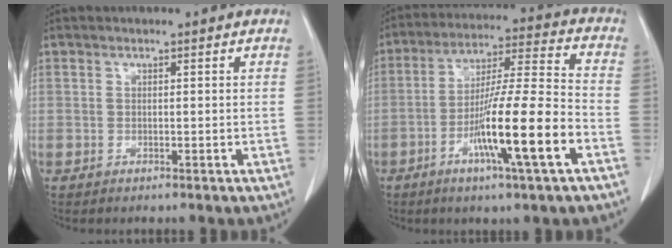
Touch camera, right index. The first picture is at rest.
{"total": 15.0, "force": [-5.8, -0.3, 13.8], "torque": [-0.251, -0.009, -0.102]}